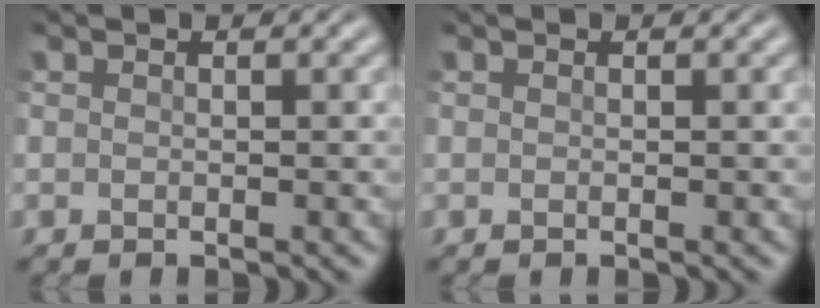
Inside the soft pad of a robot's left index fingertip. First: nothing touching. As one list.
[{"total": 0.0}]